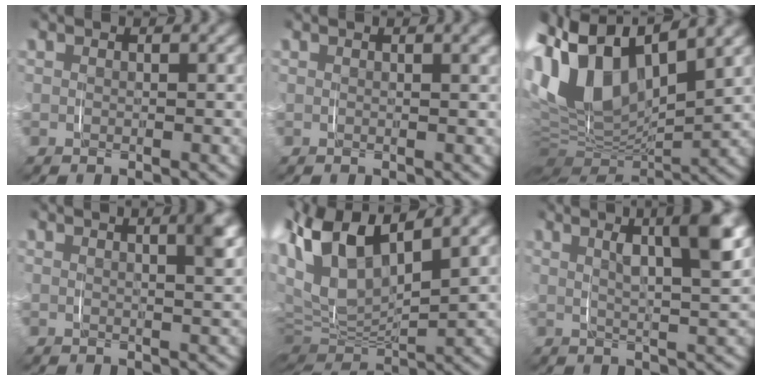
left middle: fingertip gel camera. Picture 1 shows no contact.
{"total": 1.2, "force": [0.7, 0.3, 1.0], "torque": [-0.009, 0.007, 0.006]}
{"total": 15.5, "force": [2.0, 10.4, 11.2], "torque": [-0.230, 0.003, 0.019]}
{"total": 5.5, "force": [2.6, 1.9, 4.4], "torque": [-0.048, 0.015, 0.032]}
{"total": 13.6, "force": [3.8, 9.3, 9.2], "torque": [-0.208, 0.001, 0.050]}
{"total": 7.4, "force": [2.5, 2.5, 6.5], "torque": [-0.088, 0.007, 0.029]}